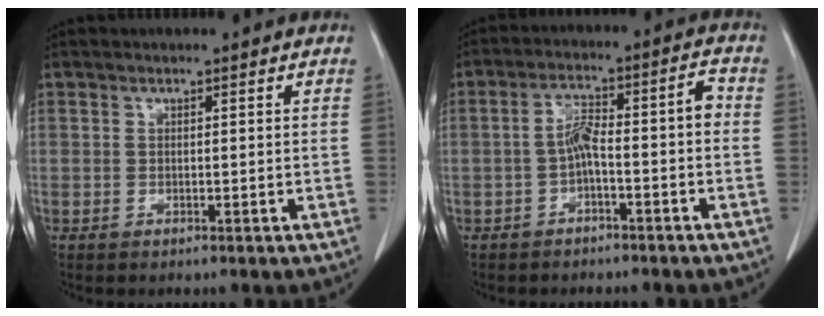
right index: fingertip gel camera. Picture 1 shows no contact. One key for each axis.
{"total": 6.5, "fx": -1.6, "fy": 1.3, "fz": 6.1, "tx": -0.109, "ty": 0.036, "tz": -0.027}